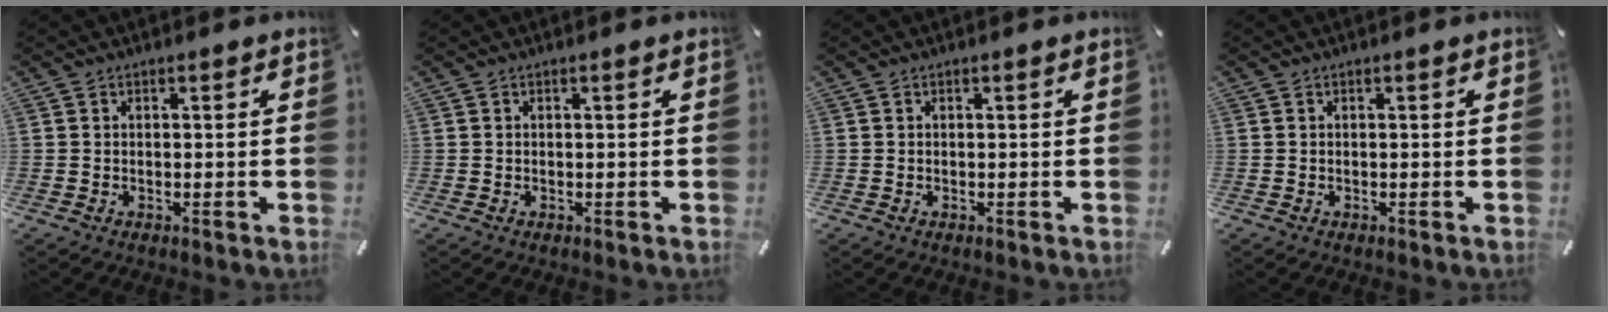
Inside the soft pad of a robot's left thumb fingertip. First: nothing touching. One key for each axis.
{"total": 0.0}
{"total": 0.0}
{"total": 0.0}